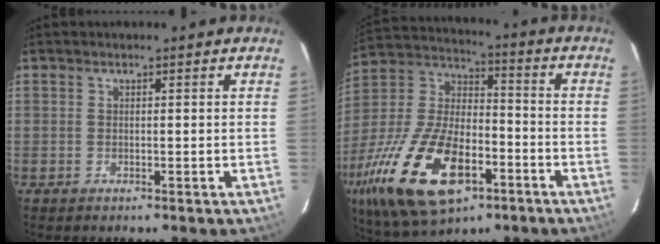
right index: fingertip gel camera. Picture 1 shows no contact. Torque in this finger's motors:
{"motor_torque": [1.66, -0.48, 1.05, 0.21]}